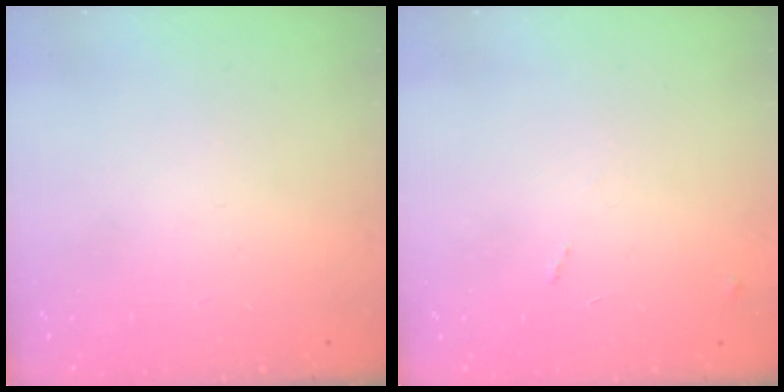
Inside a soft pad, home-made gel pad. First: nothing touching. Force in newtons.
{"total": 6.8, "press": 6.8, "slide": 0.6}